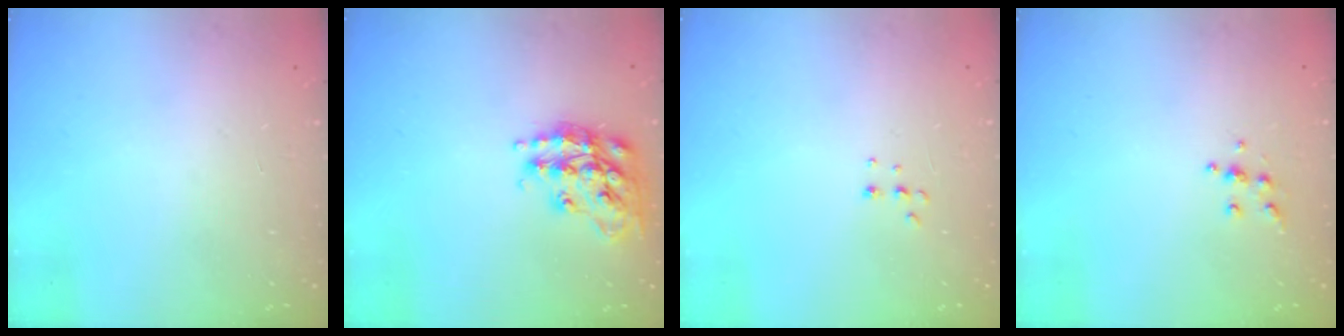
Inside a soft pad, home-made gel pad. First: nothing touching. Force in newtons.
{"total": 17.2, "press": 17.2, "slide": 1.4}
{"total": 4.5, "press": 4.4, "slide": 0.8}
{"total": 5.2, "press": 5.2, "slide": 0.6}